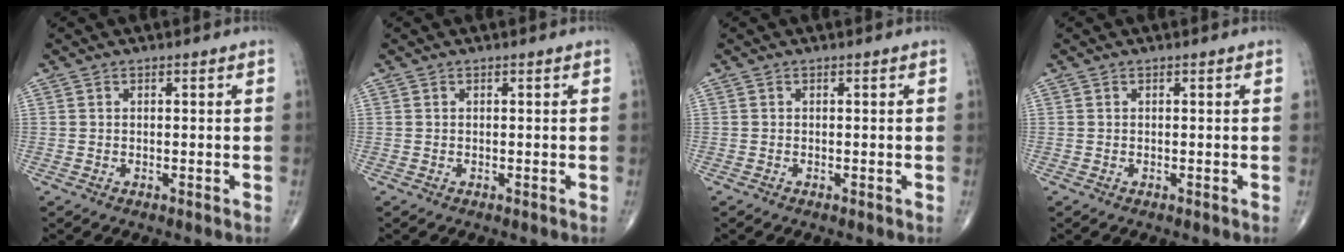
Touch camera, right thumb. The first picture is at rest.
{"total": 0.0}
{"total": 0.0}
{"total": 0.0}